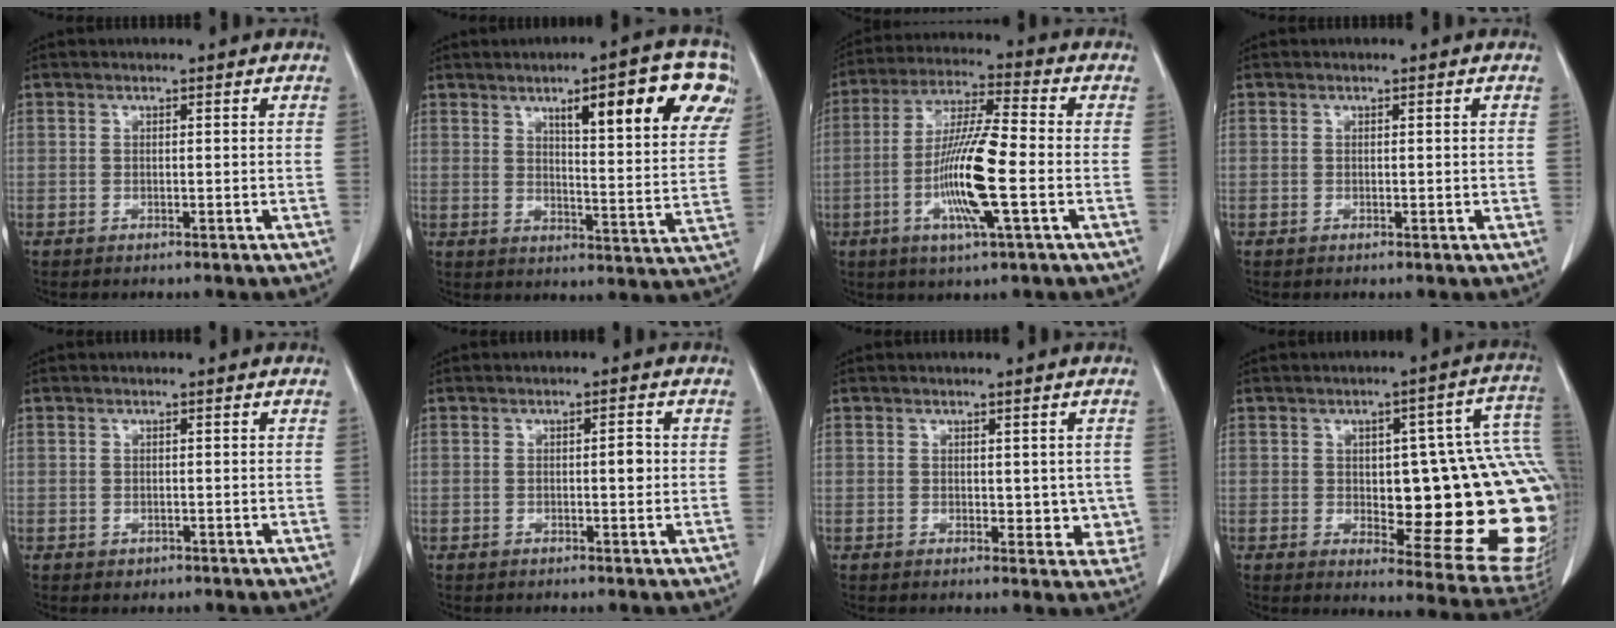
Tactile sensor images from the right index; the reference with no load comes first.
{"total": 16.0, "force": [7.8, 2.3, 13.8], "torque": [-0.172, 0.003, 0.103]}
{"total": 12.9, "force": [-3.1, 0.6, 12.5], "torque": [-0.245, -0.009, -0.065]}
{"total": 0.6, "force": [0.1, 0.4, 0.4], "torque": [-0.007, -0.001, 0.003]}
{"total": 0.7, "force": [-0.2, 0.6, 0.1], "torque": [-0.003, 0.003, 0.000]}
{"total": 2.0, "force": [0.0, 0.6, 1.9], "torque": [-0.031, 0.002, 0.001]}
{"total": 3.9, "force": [0.4, 2.6, 3.0], "torque": [-0.014, -0.004, 0.008]}
{"total": 24.1, "force": [-0.5, 6.8, 23.1], "torque": [-0.197, 0.027, 0.014]}